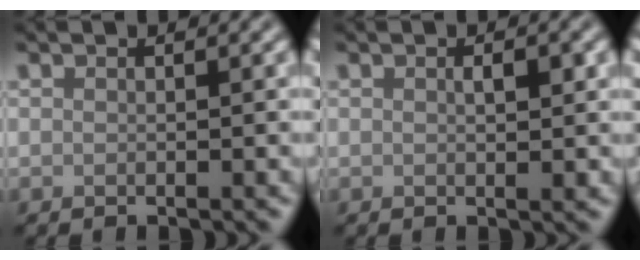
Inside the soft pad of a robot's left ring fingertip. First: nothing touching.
{"total": 1.4, "force": [0.2, 0.6, 1.2], "torque": [-0.018, -0.002, 0.004]}